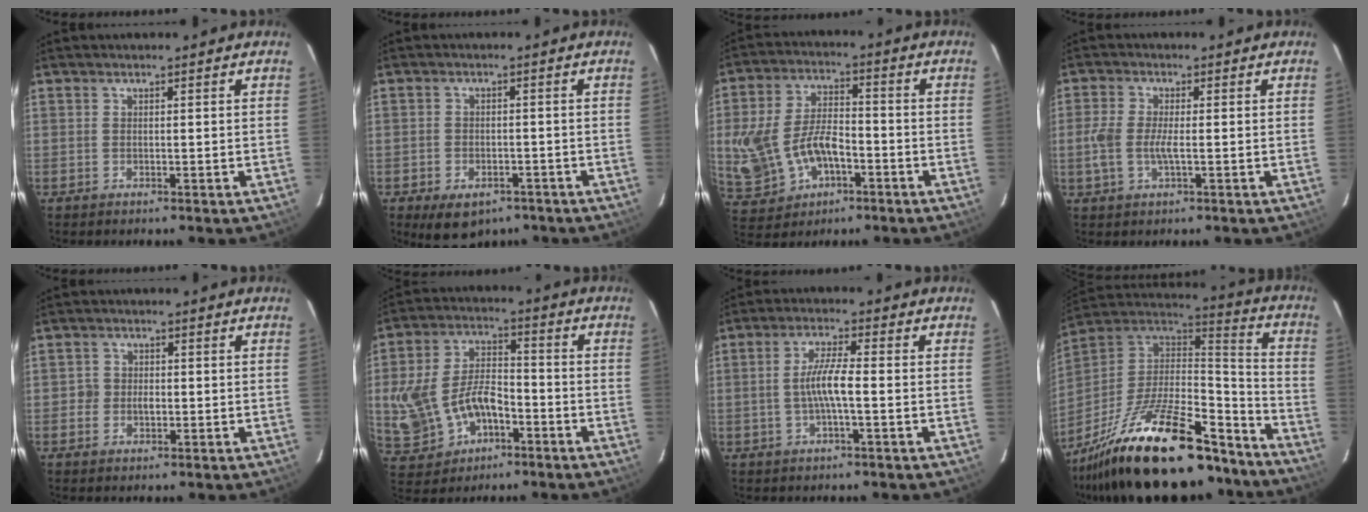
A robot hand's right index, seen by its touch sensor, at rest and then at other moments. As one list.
[{"total": 8.4, "force": [-5.4, 5.1, 4.0], "torque": [-0.084, -0.006, -0.068]}, {"total": 14.9, "force": [-3.9, 9.5, 10.8], "torque": [-0.246, 0.007, -0.049]}, {"total": 4.8, "force": [-0.9, 1.6, 4.4], "torque": [-0.098, 0.000, -0.018]}, {"total": 2.2, "force": [-0.6, 2.0, 0.6], "torque": [-0.009, 0.007, -0.012]}, {"total": 14.9, "force": [-4.7, 9.9, 10.1], "torque": [-0.233, 0.013, -0.062]}, {"total": 5.4, "force": [-1.0, 0.4, 5.3], "torque": [-0.103, 0.003, -0.019]}, {"total": 32.7, "force": [-22.9, 11.0, 20.6], "torque": [-0.372, -0.018, -0.348]}]